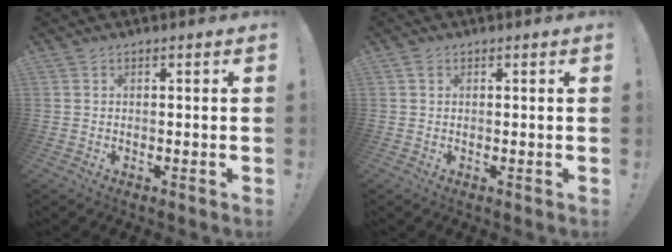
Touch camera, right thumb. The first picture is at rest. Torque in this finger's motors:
{"motor_torque": [-0.26, 0.13, -0.04, 0.23, 0.05]}